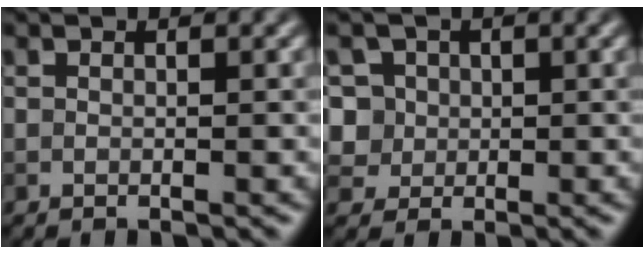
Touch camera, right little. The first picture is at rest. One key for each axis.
{"total": 5.8, "fx": 2.1, "fy": 5.0, "fz": 2.2, "tx": -0.037, "ty": 0.023, "tz": 0.018}